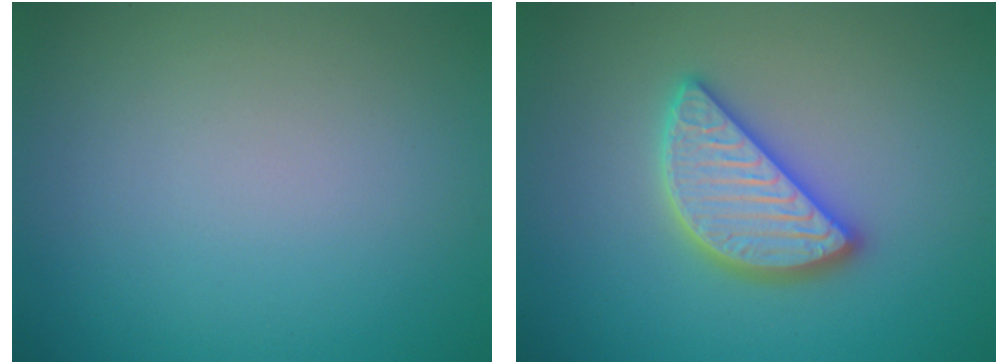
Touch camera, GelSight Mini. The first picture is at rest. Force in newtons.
{"total": 4.1, "press": 4.1, "slide": 0.3}